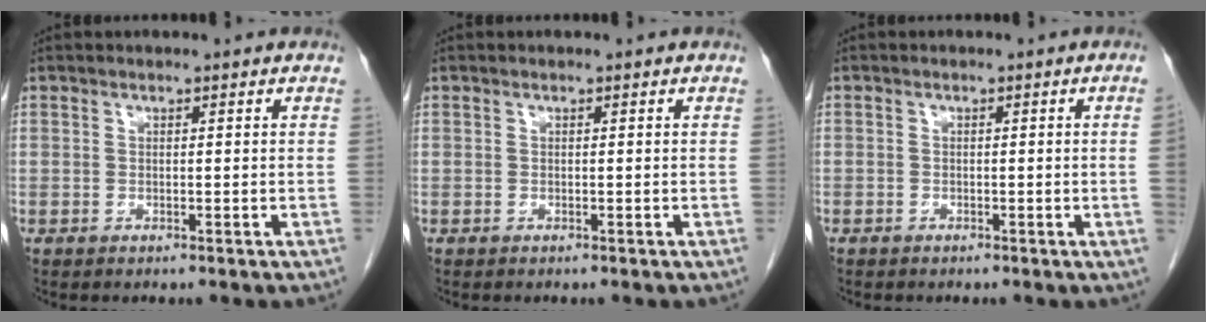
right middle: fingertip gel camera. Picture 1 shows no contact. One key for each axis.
{"total": 0.0}
{"total": 1.1, "fx": -0.3, "fy": -0.4, "fz": 1.0, "tx": -0.011, "ty": 0.001, "tz": -0.006}